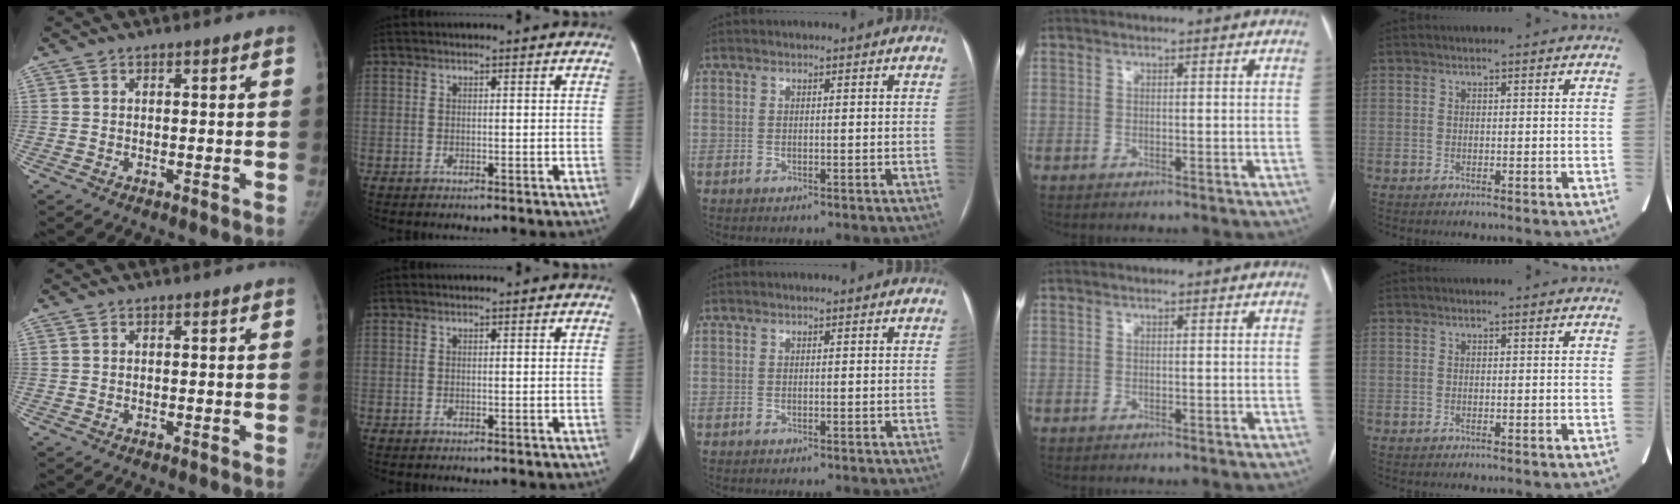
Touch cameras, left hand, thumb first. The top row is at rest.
{}